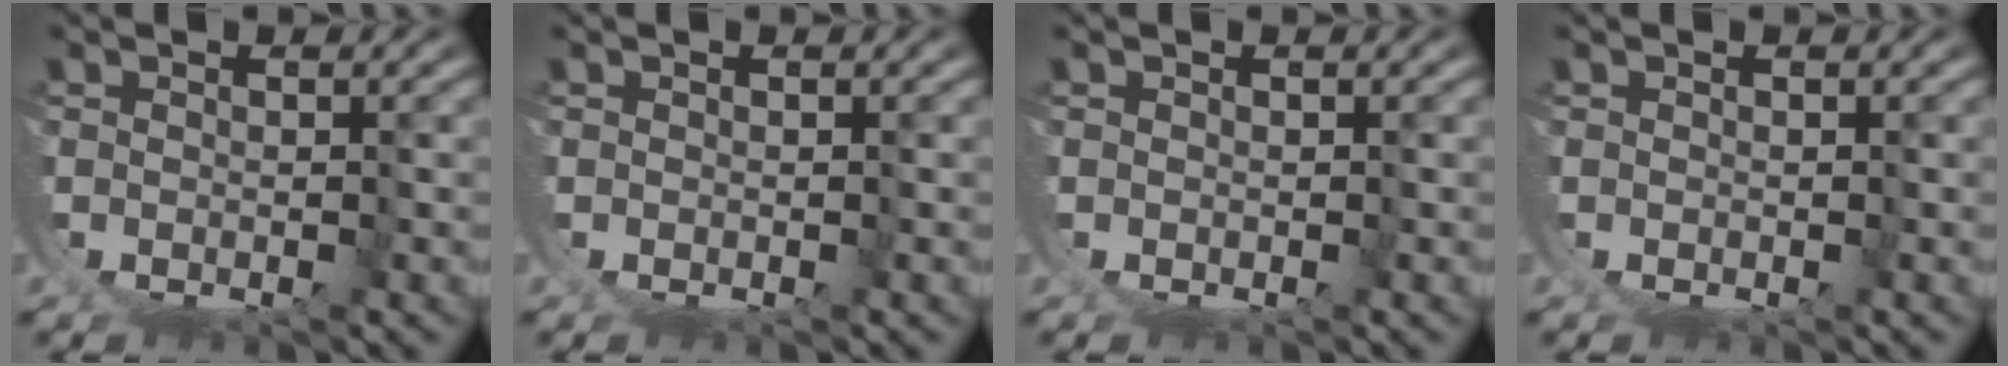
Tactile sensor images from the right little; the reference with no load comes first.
{"total": 0.0}
{"total": 0.0}
{"total": 0.0}